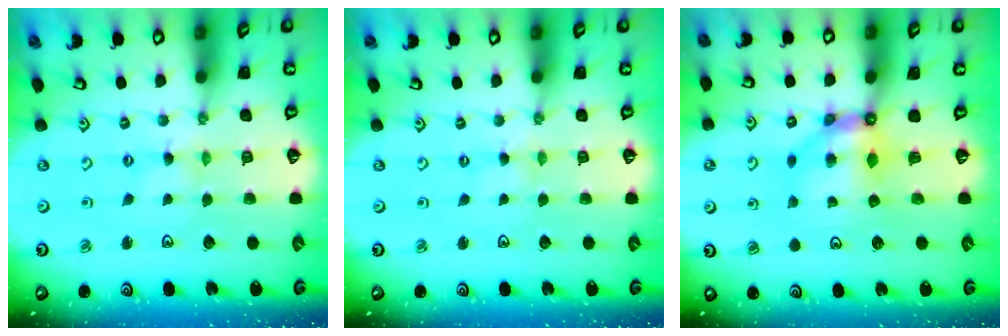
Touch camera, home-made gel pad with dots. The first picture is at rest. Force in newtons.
{"total": 0.0}
{"total": 6.4, "press": 6.4, "slide": 0.6}